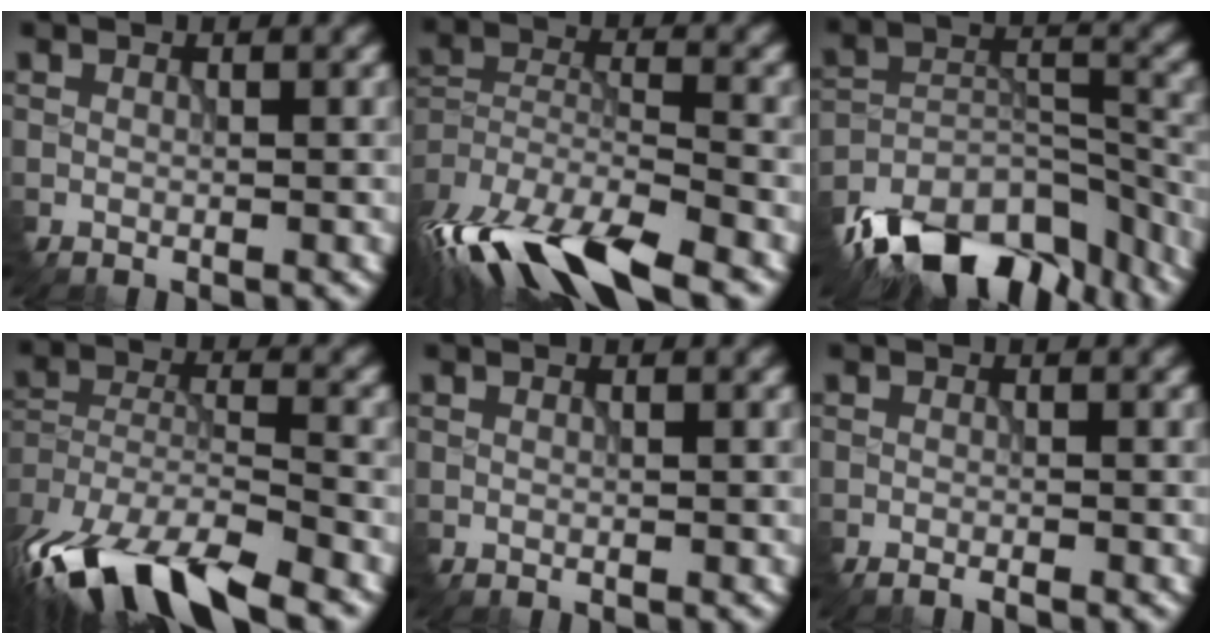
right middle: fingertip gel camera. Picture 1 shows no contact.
{"total": 12.8, "force": [-10.1, 3.8, 6.9], "torque": [-0.152, -0.027, -0.164]}
{"total": 13.5, "force": [-10.9, 6.0, 5.4], "torque": [-0.115, -0.004, -0.167]}
{"total": 13.4, "force": [-10.3, 4.5, 7.2], "torque": [-0.160, -0.038, -0.164]}
{"total": 0.0}
{"total": 1.3, "force": [-1.2, 0.0, 0.6], "torque": [-0.016, -0.006, -0.022]}